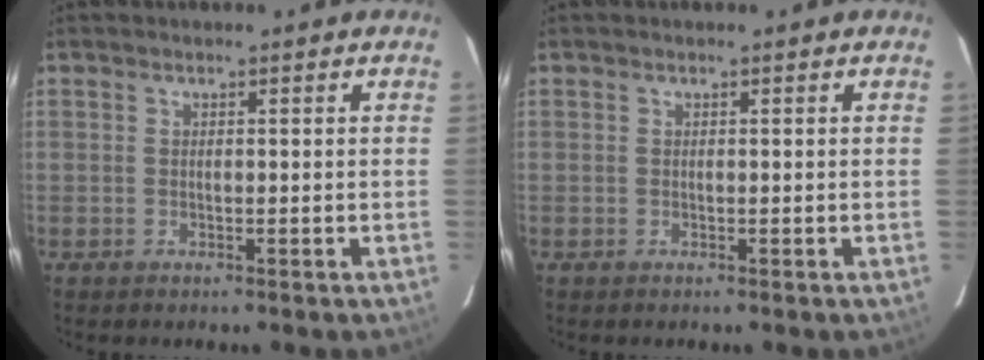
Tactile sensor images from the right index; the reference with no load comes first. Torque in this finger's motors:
{"motor_torque": [0.00, 0.00, 0.00, 0.01]}